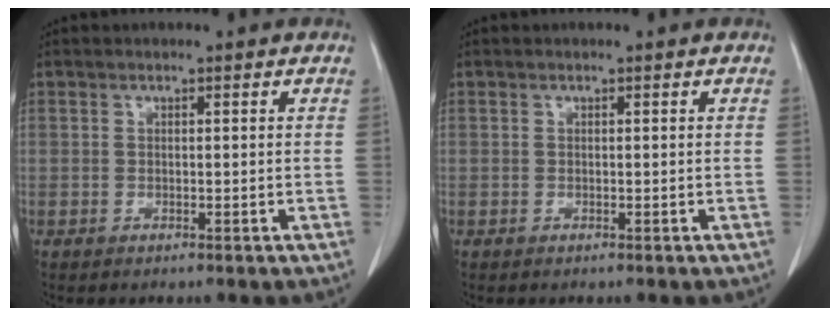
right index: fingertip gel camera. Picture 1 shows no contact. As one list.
[{"total": 0.0}]